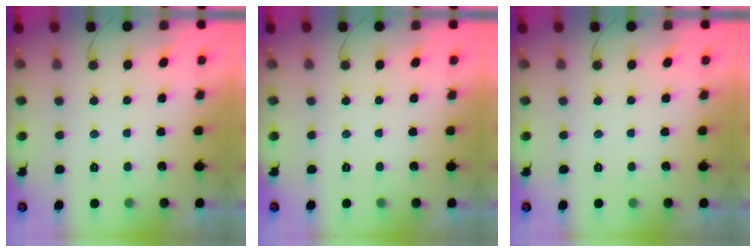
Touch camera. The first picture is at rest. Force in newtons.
{"total": 0.0}
{"total": 0.0}